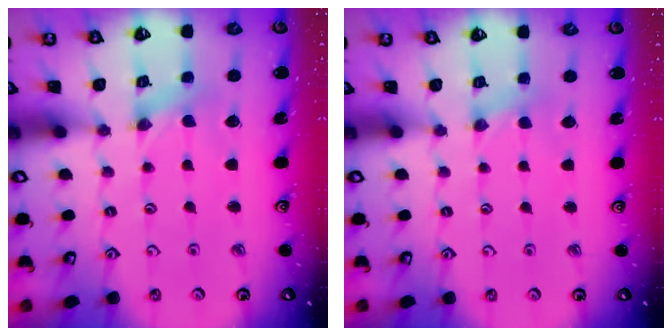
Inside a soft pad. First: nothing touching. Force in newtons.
{"total": 2.7, "press": 2.6, "slide": 0.5}